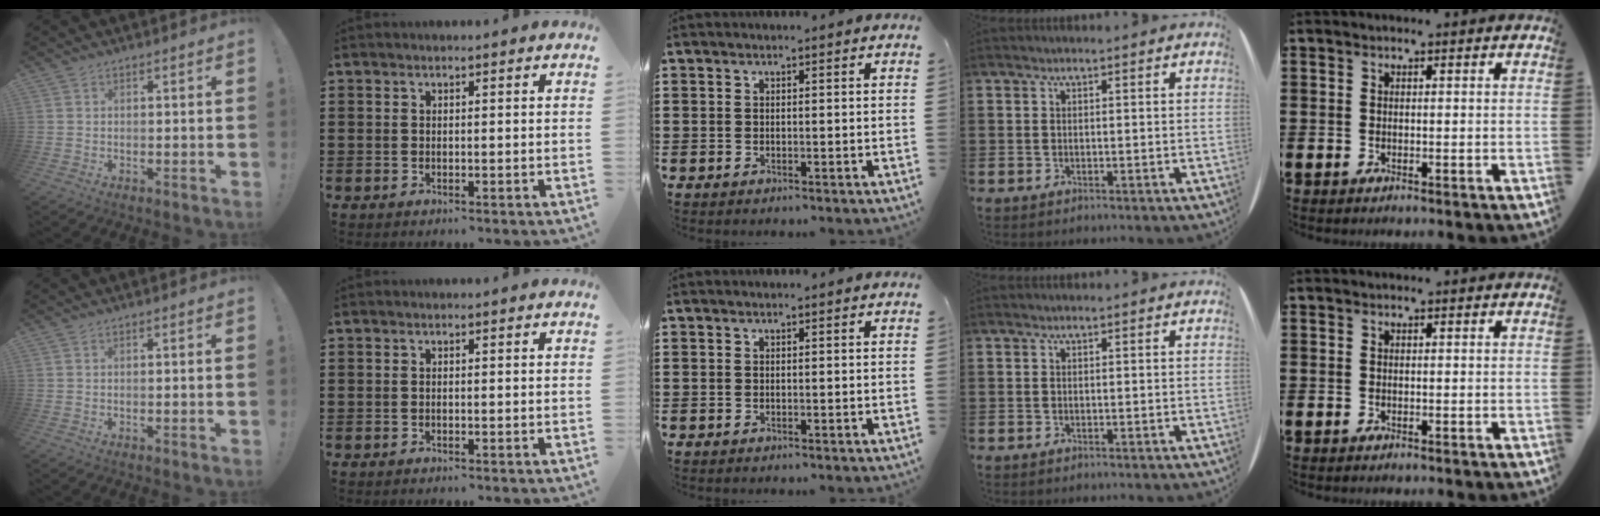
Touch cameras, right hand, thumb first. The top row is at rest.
{"thumb": {"total": 0.6, "force": [0.1, -0.3, 0.5], "torque": [-0.009, -0.001, 0.001]}}